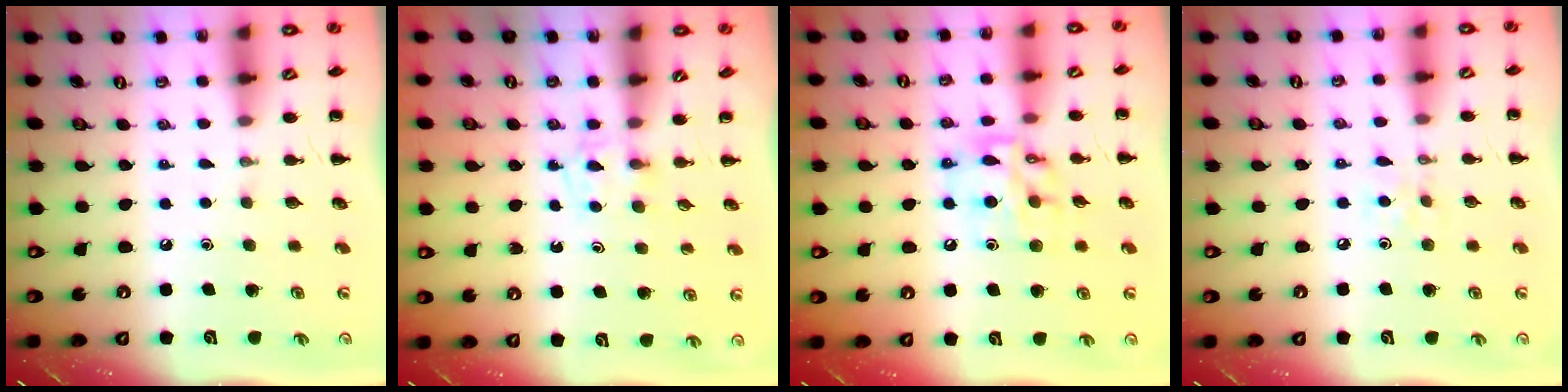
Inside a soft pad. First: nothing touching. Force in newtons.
{"total": 2.3, "press": 2.0, "slide": 1.0}
{"total": 12.9, "press": 12.7, "slide": 2.1}
{"total": 3.7, "press": 3.5, "slide": 1.4}